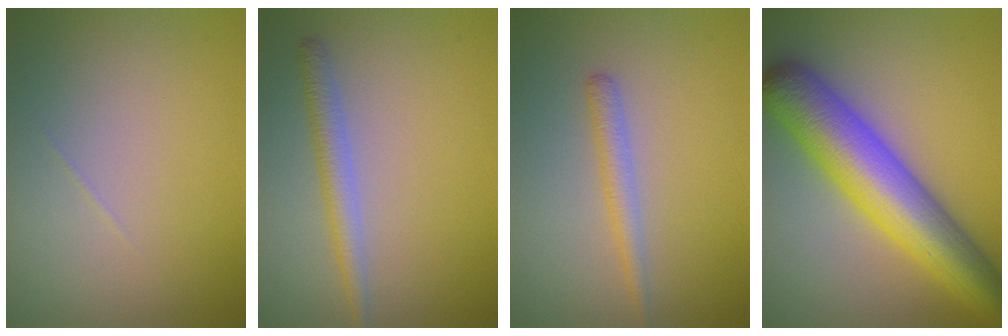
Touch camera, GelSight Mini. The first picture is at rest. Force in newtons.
{"total": 2.2, "press": 2.2, "slide": 0.1}
{"total": 1.7, "press": 1.7, "slide": 0.1}
{"total": 10.0, "press": 10.0, "slide": 0.3}